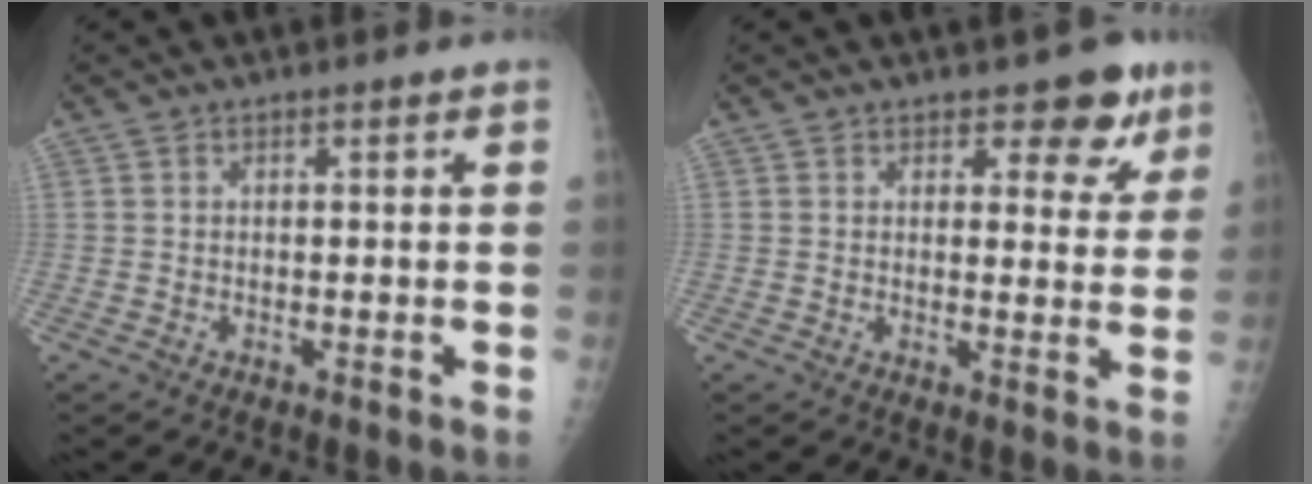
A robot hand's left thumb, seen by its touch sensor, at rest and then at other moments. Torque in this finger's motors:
{"motor_torque": [0.05, 0.15, -0.16, -0.30, 0.03]}